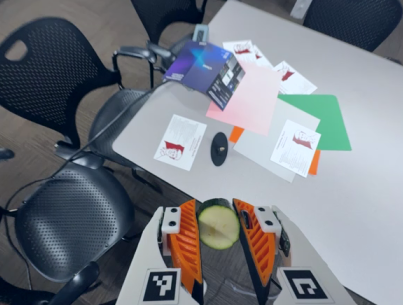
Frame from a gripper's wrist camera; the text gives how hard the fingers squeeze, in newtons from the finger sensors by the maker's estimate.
{"total": 12.5, "left": 12.6, "right": 12.3}